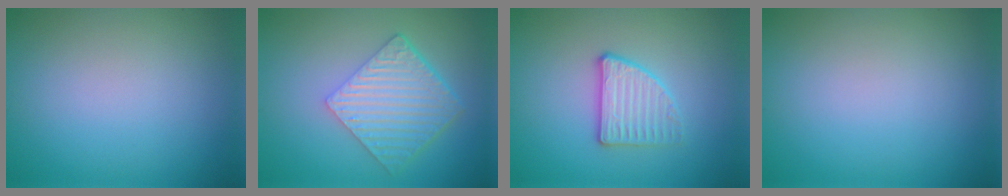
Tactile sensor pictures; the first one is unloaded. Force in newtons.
{"total": 6.2, "press": 4.3, "slide": 4.4}
{"total": 2.8, "press": 2.7, "slide": 0.7}
{"total": 0.0}